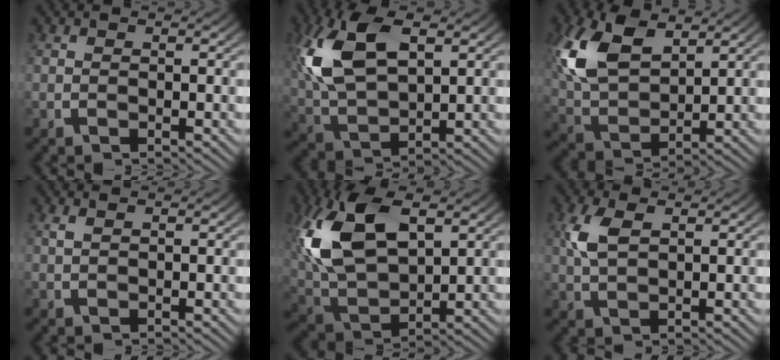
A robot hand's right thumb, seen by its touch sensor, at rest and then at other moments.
{"total": 10.2, "force": [1.9, 6.4, 7.7], "torque": [-0.199, -0.018, 0.054]}
{"total": 10.1, "force": [2.8, 6.6, 7.1], "torque": [-0.185, -0.024, 0.067]}
{"total": 0.8, "force": [0.6, 0.2, 0.5], "torque": [-0.008, 0.003, 0.015]}
{"total": 13.2, "force": [2.1, 8.5, 10.0], "torque": [-0.246, -0.020, 0.053]}
{"total": 3.3, "force": [1.6, 1.6, 2.5], "torque": [-0.060, 0.000, 0.039]}